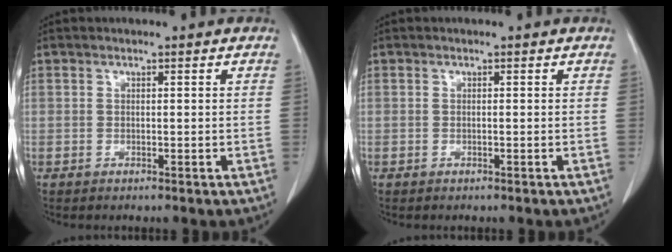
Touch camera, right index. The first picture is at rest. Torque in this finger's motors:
{"motor_torque": [0.05, 0.01, -0.03, 0.01]}